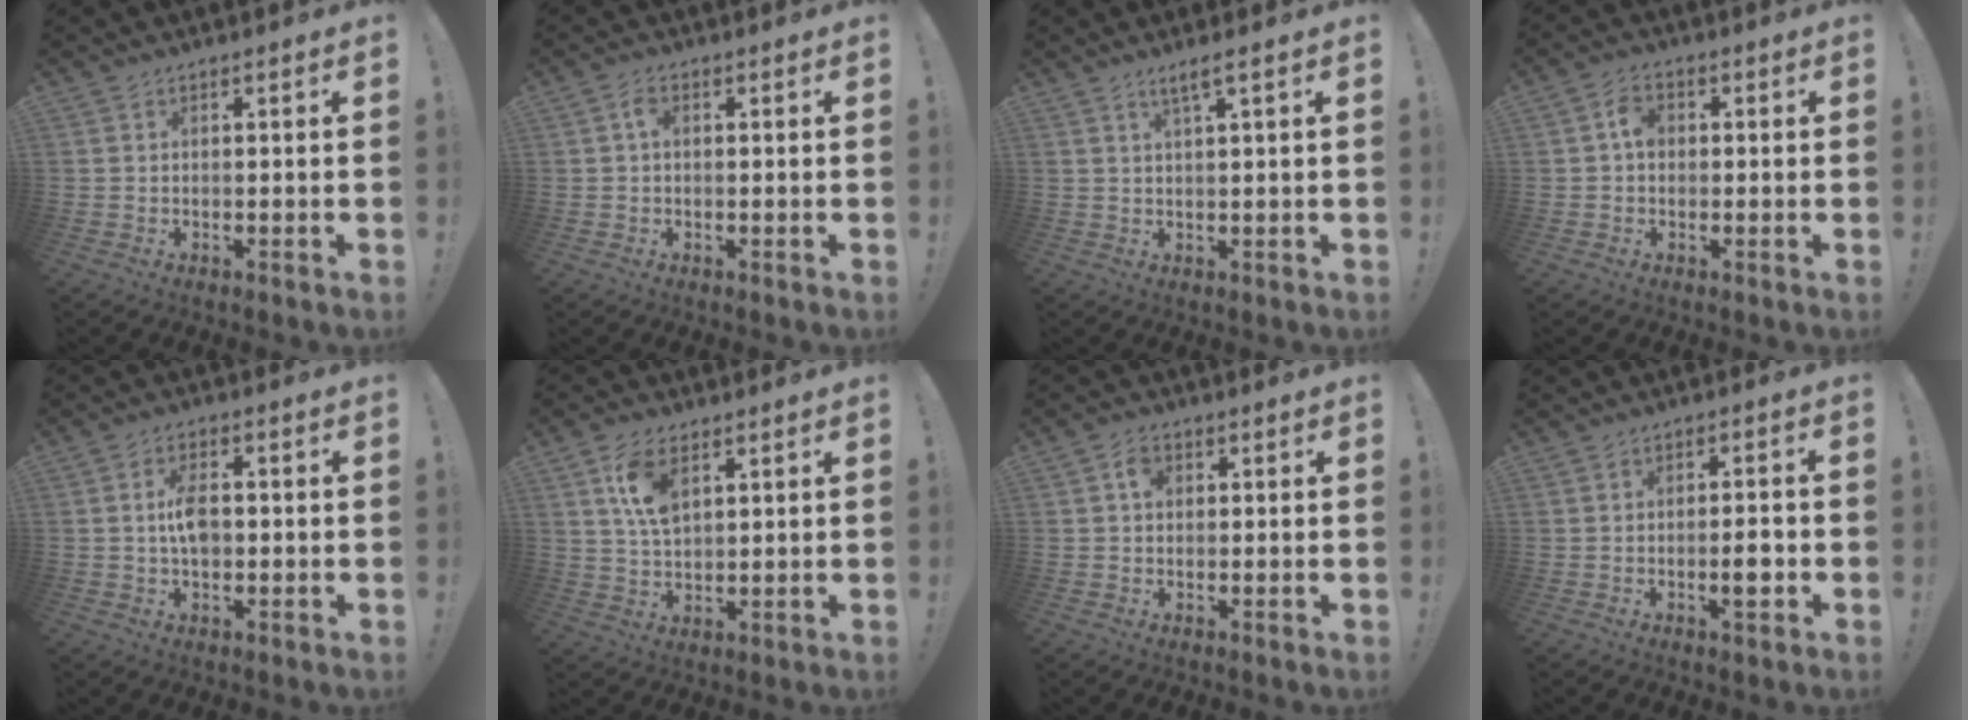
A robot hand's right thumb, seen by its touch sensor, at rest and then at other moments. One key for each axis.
{"total": 2.9, "fx": 0.5, "fy": 1.9, "fz": 2.2, "tx": -0.041, "ty": 0.008, "tz": 0.007}
{"total": 3.2, "fx": 1.7, "fy": -0.2, "fz": 2.7, "tx": -0.052, "ty": -0.003, "tz": 0.027}
{"total": 4.4, "fx": 0.1, "fy": 3.3, "fz": 2.9, "tx": -0.044, "ty": 0.010, "tz": 0.000}
{"total": 6.4, "fx": -0.2, "fy": 3.7, "fz": 5.2, "tx": -0.091, "ty": 0.011, "tz": -0.006}
{"total": 8.8, "fx": 4.0, "fy": 4.7, "fz": 6.2, "tx": -0.108, "ty": -0.006, "tz": 0.075}
{"total": 3.5, "fx": 0.7, "fy": 2.8, "fz": 1.9, "tx": -0.022, "ty": 0.002, "tz": 0.009}
{"total": 4.2, "fx": -1.1, "fy": 1.2, "fz": 3.8, "tx": -0.043, "ty": 0.000, "tz": -0.020}